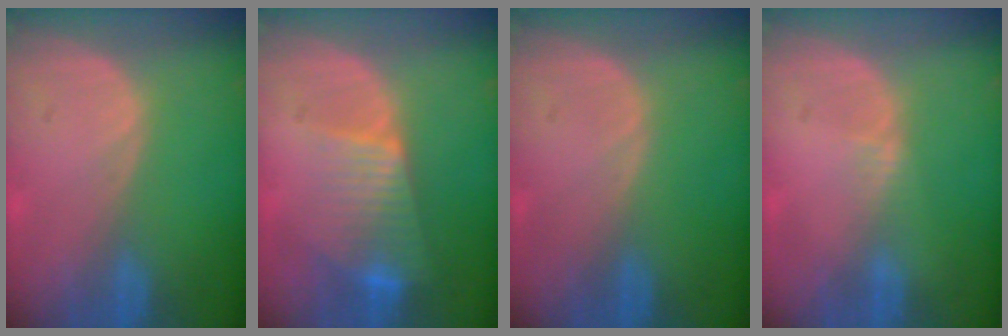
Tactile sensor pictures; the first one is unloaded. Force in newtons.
{"total": 7.8, "press": 6.7, "slide": 4.1}
{"total": 0.0}
{"total": 0.8, "press": 0.8, "slide": 0.4}